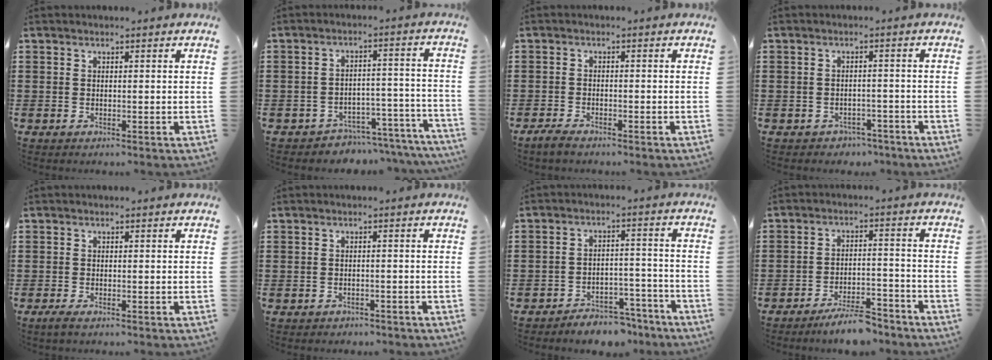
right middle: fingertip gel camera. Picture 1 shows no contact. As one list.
[{"total": 4.3, "force": [-4.3, 0.7, 0.2], "torque": [-0.013, 0.006, -0.090]}, {"total": 2.1, "force": [-1.8, 0.5, 0.8], "torque": [-0.024, -0.001, -0.037]}, {"total": 2.1, "force": [-2.0, 0.6, -0.2], "torque": [-0.006, -0.001, -0.045]}, {"total": 1.0, "force": [-0.7, 0.1, 0.7], "torque": [-0.016, -0.004, -0.014]}, {"total": 1.3, "force": [-1.2, 0.3, -0.1], "torque": [-0.005, -0.001, -0.027]}, {"total": 4.9, "force": [-4.8, 0.9, 0.4], "torque": [-0.008, 0.010, -0.097]}, {"total": 5.8, "force": [-5.3, 0.7, 2.2], "torque": [-0.041, 0.000, -0.100]}]